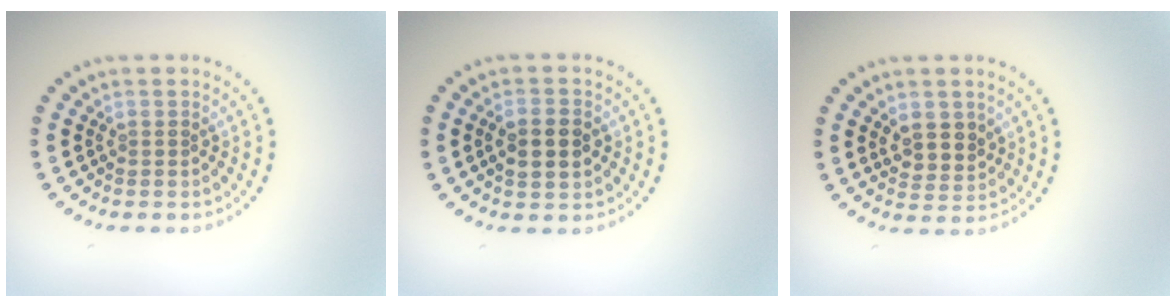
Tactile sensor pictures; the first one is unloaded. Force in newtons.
{"total": 2.9, "press": 2.9, "slide": 0.1}
{"total": 2.8, "press": 2.5, "slide": 1.3}